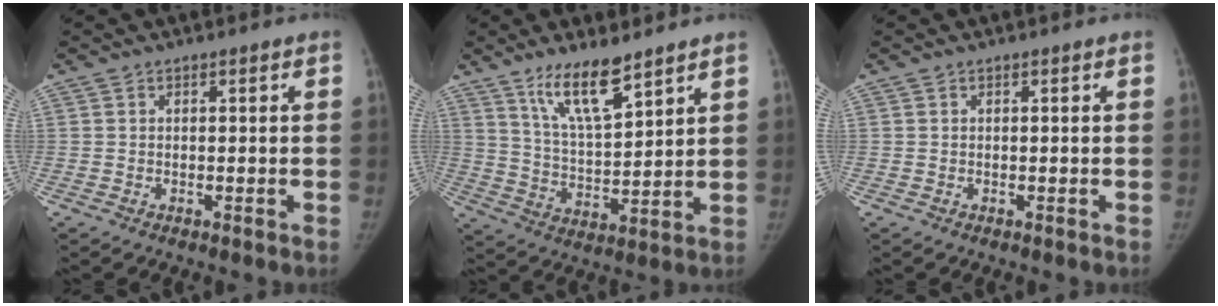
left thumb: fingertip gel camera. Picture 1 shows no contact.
{"total": 11.1, "force": [7.8, 2.8, 7.3], "torque": [-0.120, -0.056, 0.155]}
{"total": 0.0}